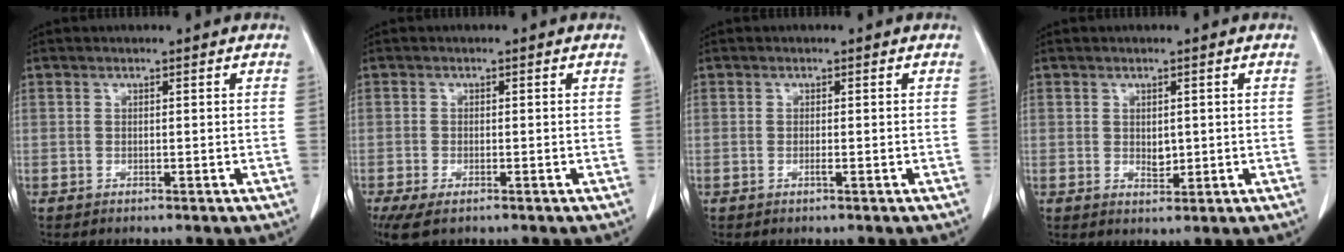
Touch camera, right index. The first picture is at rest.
{"total": 5.5, "force": [-3.1, 2.4, 3.8], "torque": [-0.076, -0.013, -0.054]}
{"total": 1.0, "force": [-0.3, 0.3, 0.9], "torque": [-0.022, -0.001, -0.005]}
{"total": 3.0, "force": [0.0, 1.9, 2.3], "torque": [-0.041, 0.000, 0.009]}